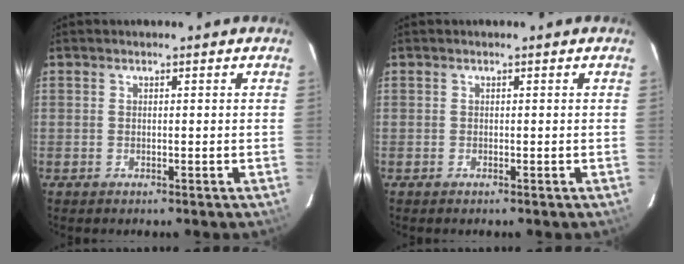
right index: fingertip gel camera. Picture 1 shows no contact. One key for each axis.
{"total": 0.0}